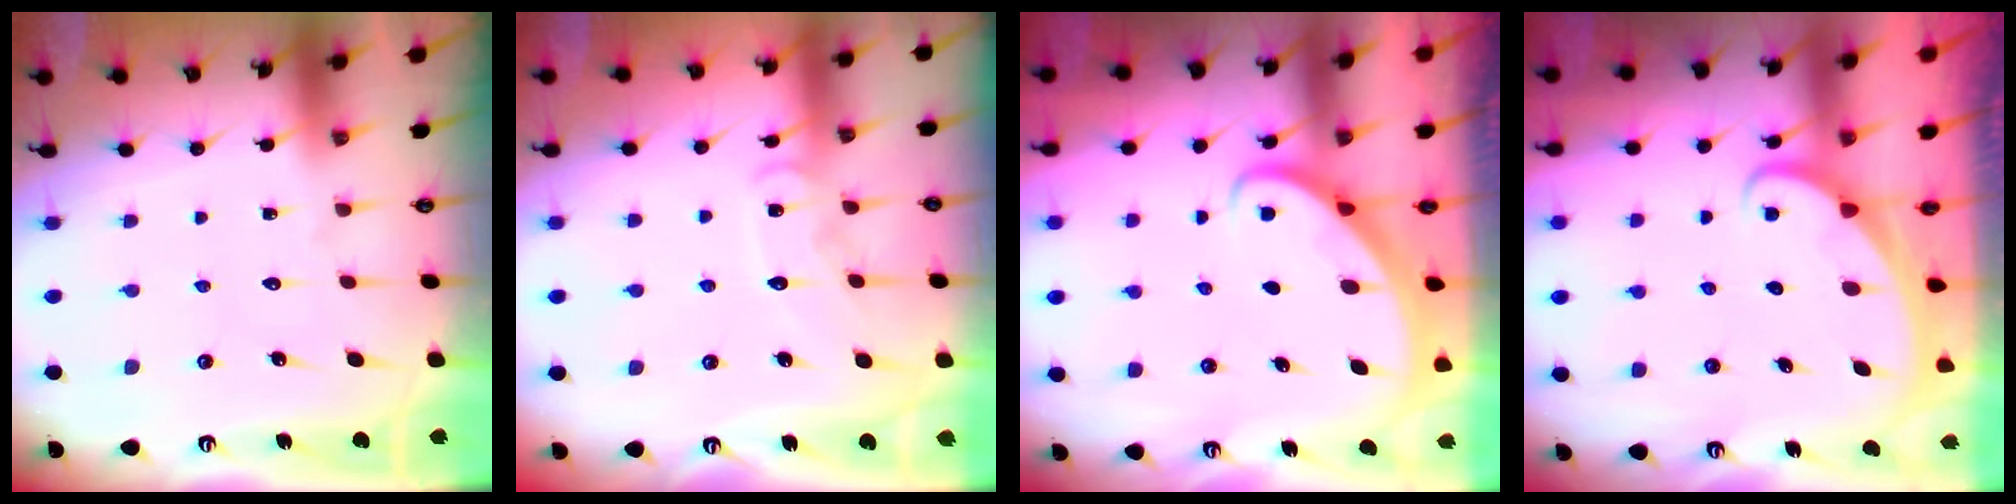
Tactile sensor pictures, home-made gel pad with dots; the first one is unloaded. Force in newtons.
{"total": 8.5, "press": 8.4, "slide": 0.7}
{"total": 2.6, "press": 2.6, "slide": 0.2}
{"total": 1.8, "press": 1.8, "slide": 0.1}